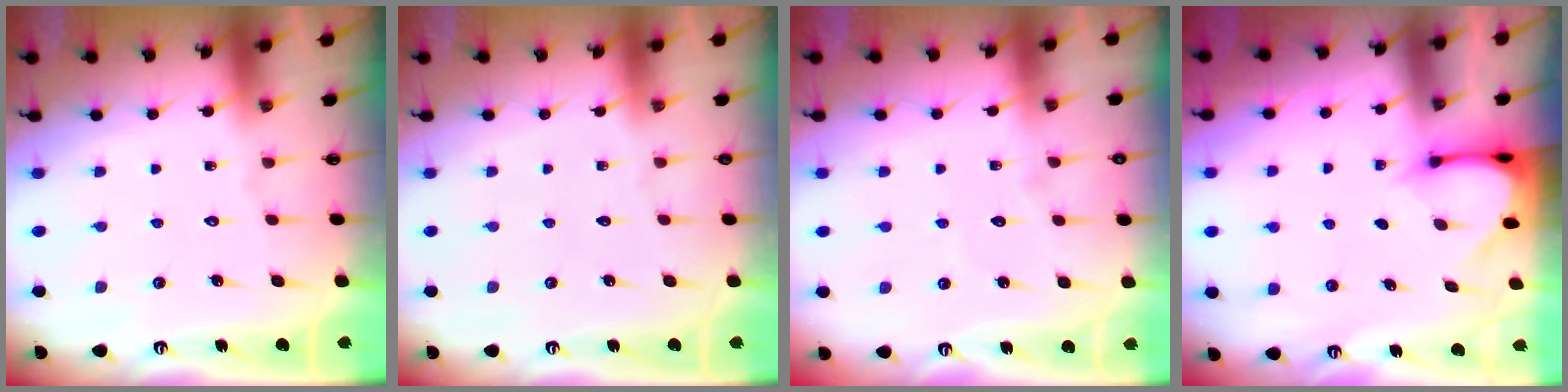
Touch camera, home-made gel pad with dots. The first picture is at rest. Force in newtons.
{"total": 0.0}
{"total": 3.3, "press": 3.3, "slide": 0.3}
{"total": 3.3, "press": 3.2, "slide": 0.3}